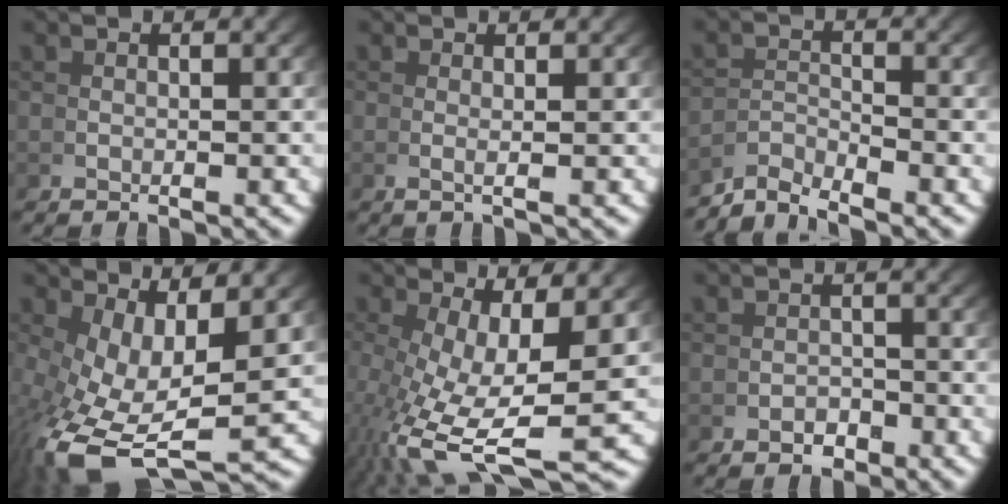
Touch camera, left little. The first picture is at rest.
{"total": 0.7, "force": [0.2, -0.1, 0.7], "torque": [-0.027, -0.009, 0.007]}
{"total": 2.6, "force": [-2.5, 0.2, 0.7], "torque": [-0.007, -0.002, -0.049]}
{"total": 9.0, "force": [-2.7, 4.4, 7.4], "torque": [-0.171, -0.054, -0.011]}
{"total": 9.3, "force": [-3.3, 3.5, 7.9], "torque": [-0.168, -0.059, -0.019]}
{"total": 1.4, "force": [-1.4, 0.4, -0.1], "torque": [0.020, -0.003, -0.024]}